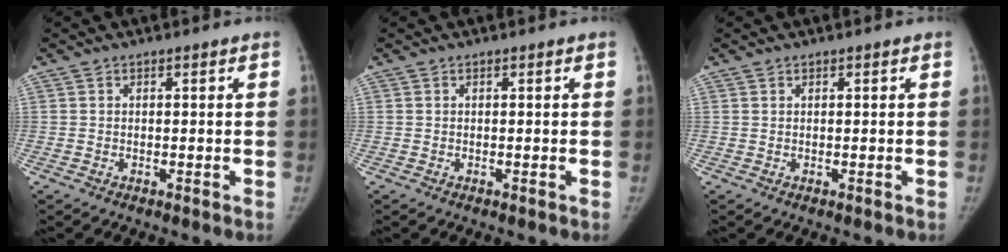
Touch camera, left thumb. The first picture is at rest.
{"total": 0.0}
{"total": 0.0}